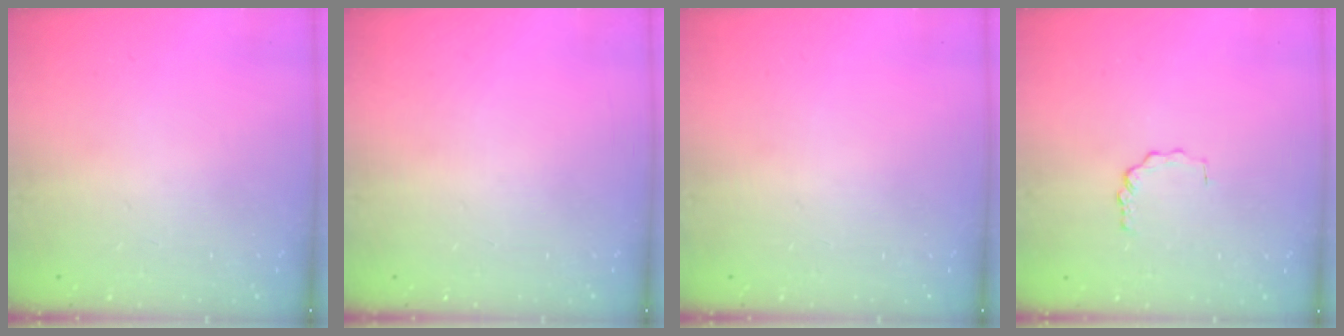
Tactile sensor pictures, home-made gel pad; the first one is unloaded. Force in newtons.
{"total": 0.0}
{"total": 0.0}
{"total": 1.8, "press": 1.8, "slide": 0.3}